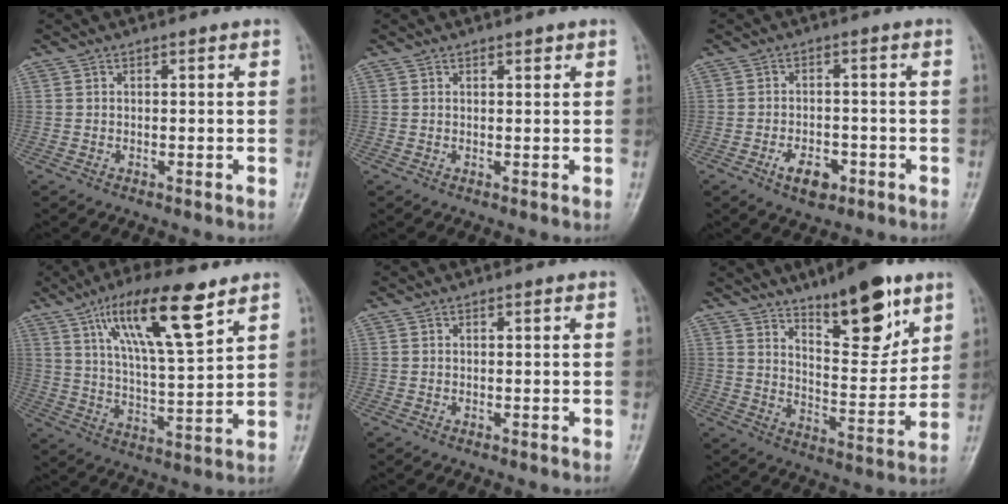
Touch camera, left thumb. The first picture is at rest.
{"total": 1.1, "force": [0.8, 0.4, 0.6], "torque": [-0.007, -0.005, 0.012]}
{"total": 5.2, "force": [-2.5, 3.0, 3.4], "torque": [-0.047, 0.012, -0.037]}
{"total": 16.2, "force": [9.1, 3.8, 12.9], "torque": [-0.215, -0.033, 0.165]}
{"total": 0.0}
{"total": 15.6, "force": [10.0, 5.1, 10.8], "torque": [-0.130, -0.068, 0.166]}